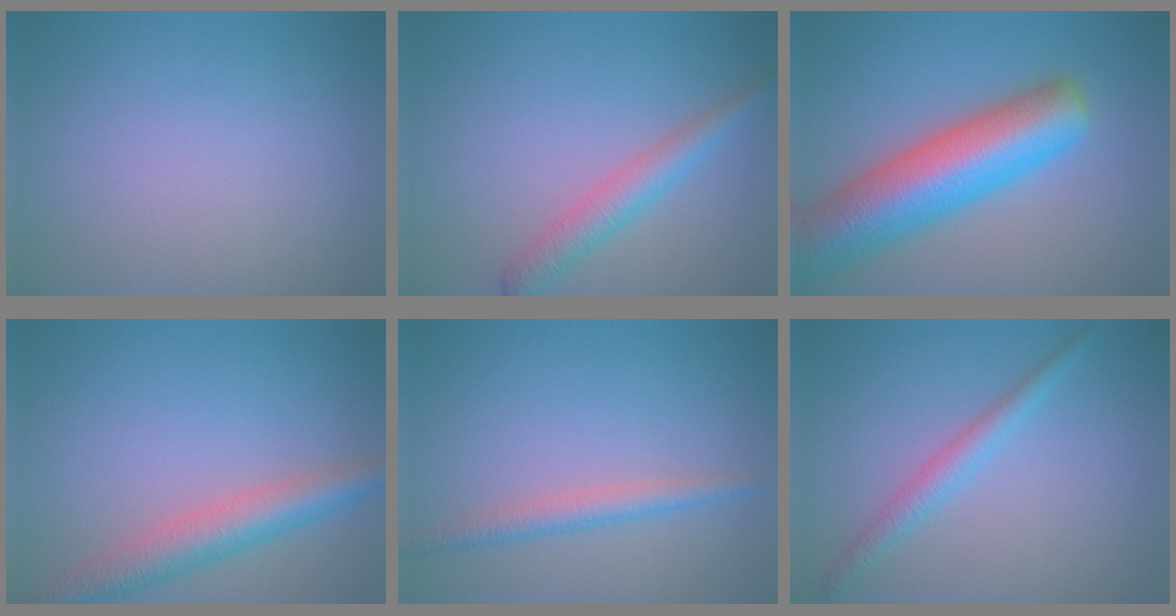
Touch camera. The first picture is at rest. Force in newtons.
{"total": 3.4, "press": 3.4, "slide": 0.1}
{"total": 10.8, "press": 10.8, "slide": 0.4}
{"total": 5.4, "press": 5.4, "slide": 0.4}
{"total": 2.5, "press": 2.5, "slide": 0.1}
{"total": 2.4, "press": 2.4, "slide": 0.0}